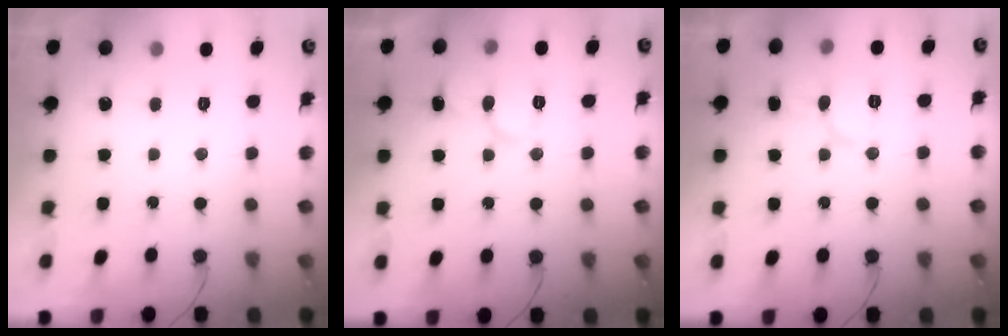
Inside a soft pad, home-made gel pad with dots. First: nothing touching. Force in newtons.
{"total": 9.9, "press": 9.8, "slide": 1.0}
{"total": 7.7, "press": 7.7, "slide": 0.4}